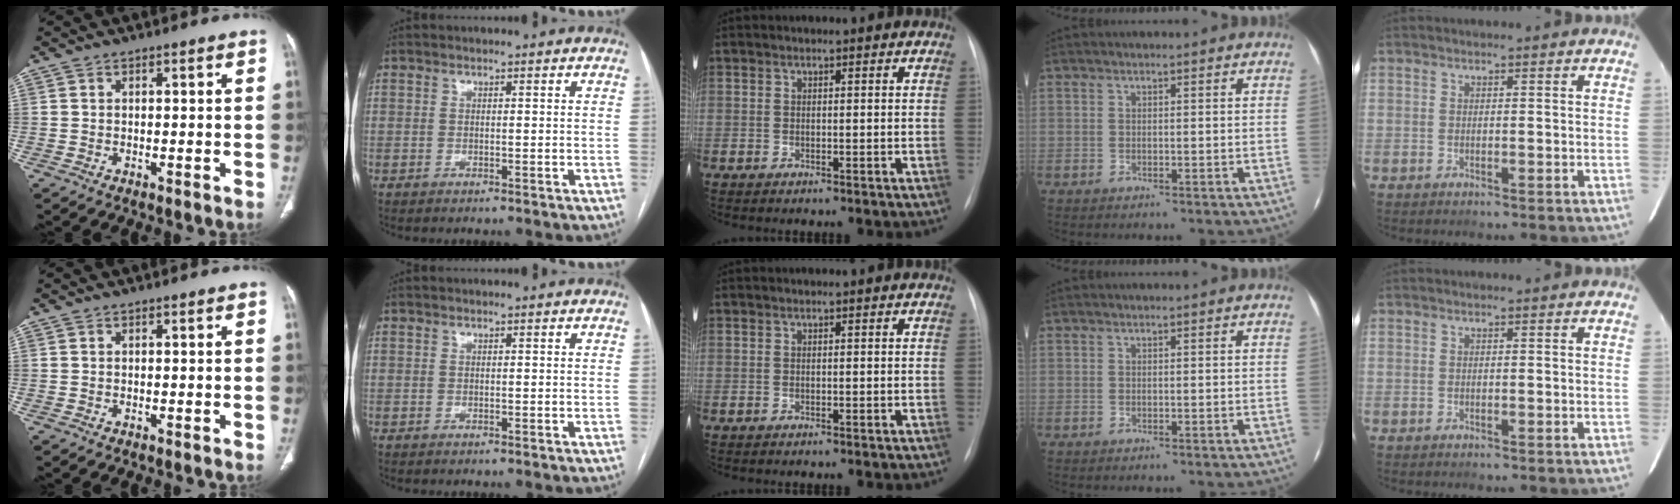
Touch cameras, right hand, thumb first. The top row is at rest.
{}